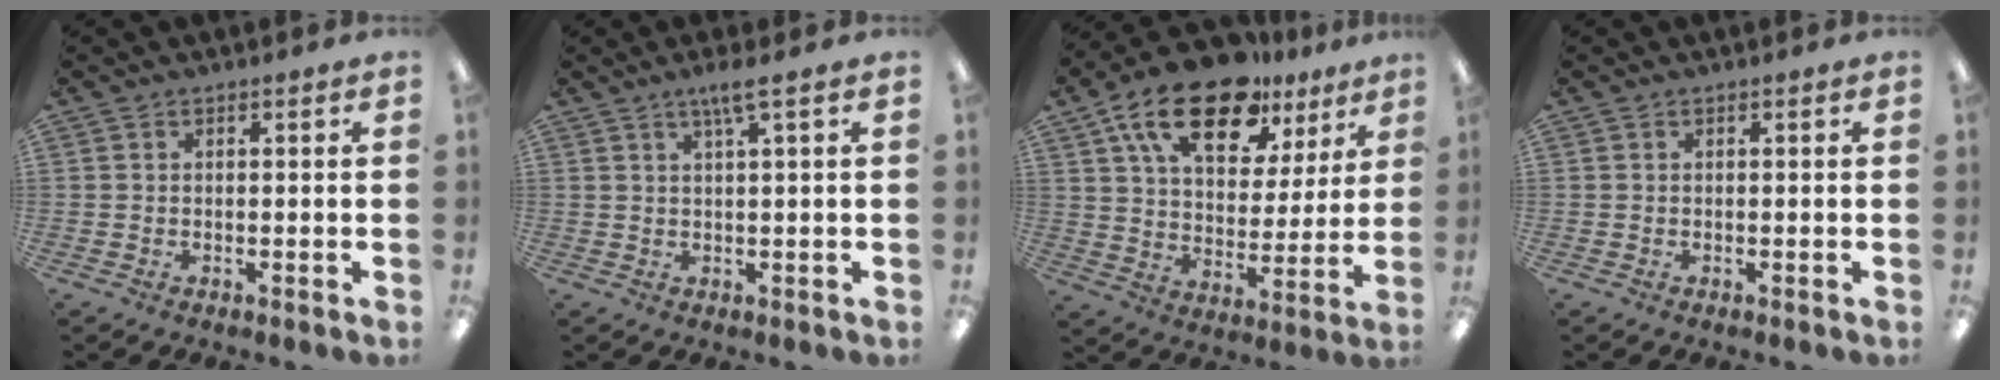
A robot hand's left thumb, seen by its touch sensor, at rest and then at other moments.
{"total": 4.0, "force": [2.3, 0.2, 3.3], "torque": [-0.061, -0.002, 0.035]}
{"total": 19.4, "force": [12.6, 9.7, 11.0], "torque": [-0.183, -0.061, 0.220]}
{"total": 0.0}